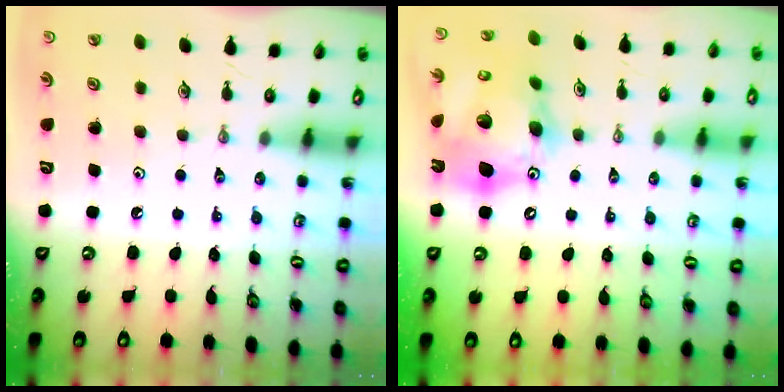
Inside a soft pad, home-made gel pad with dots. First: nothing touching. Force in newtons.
{"total": 21.8, "press": 21.5, "slide": 3.9}